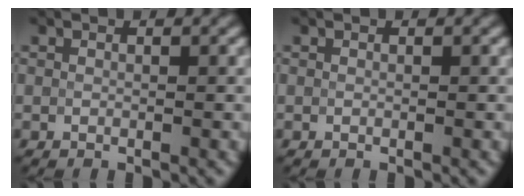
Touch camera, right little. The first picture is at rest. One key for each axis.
{"total": 0.0}